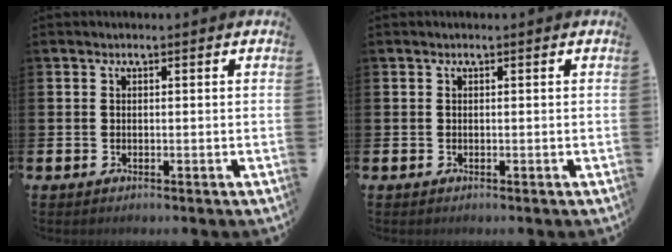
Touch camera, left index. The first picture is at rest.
{"total": 0.0}